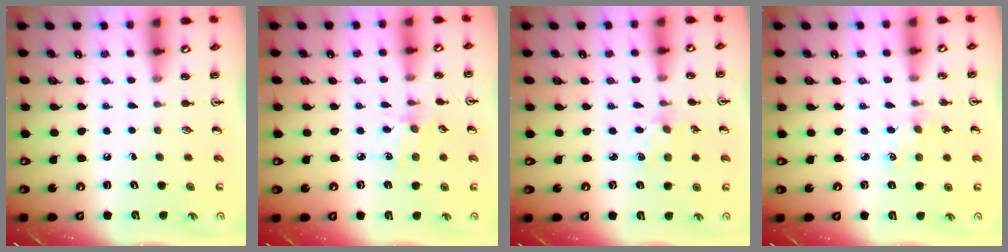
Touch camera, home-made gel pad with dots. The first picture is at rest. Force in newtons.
{"total": 2.0, "press": 2.0, "slide": 0.4}
{"total": 2.9, "press": 2.8, "slide": 0.4}
{"total": 1.4, "press": 1.4, "slide": 0.2}